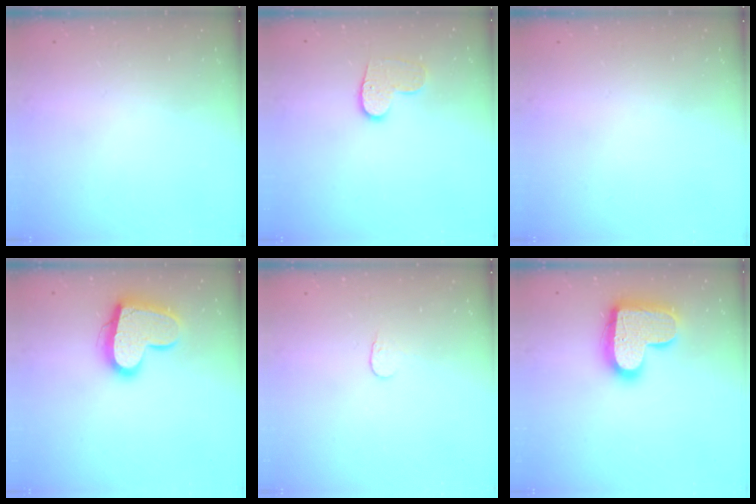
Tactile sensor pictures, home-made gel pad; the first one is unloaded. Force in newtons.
{"total": 8.2, "press": 8.2, "slide": 0.2}
{"total": 0.0}
{"total": 15.9, "press": 15.9, "slide": 0.9}
{"total": 3.8, "press": 3.7, "slide": 0.4}
{"total": 17.7, "press": 17.6, "slide": 1.3}